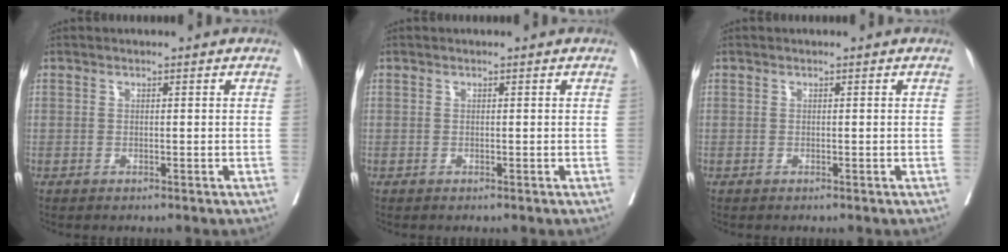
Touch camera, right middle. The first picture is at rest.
{"total": 0.0}
{"total": 0.0}